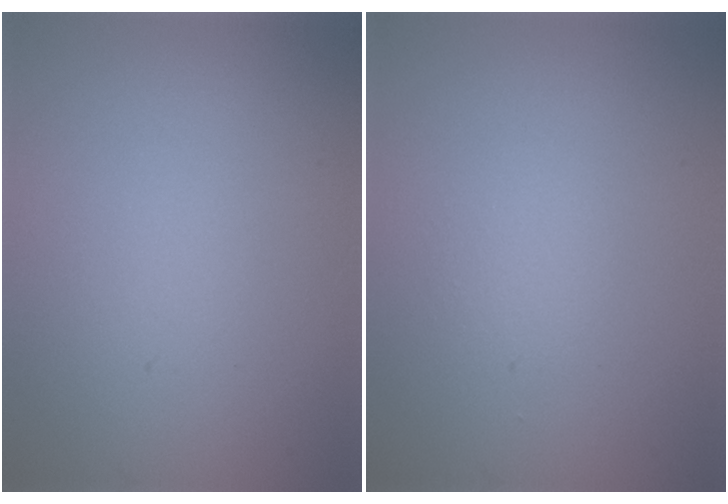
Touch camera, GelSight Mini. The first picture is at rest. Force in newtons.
{"total": 0.8, "press": 0.8, "slide": 0.0}